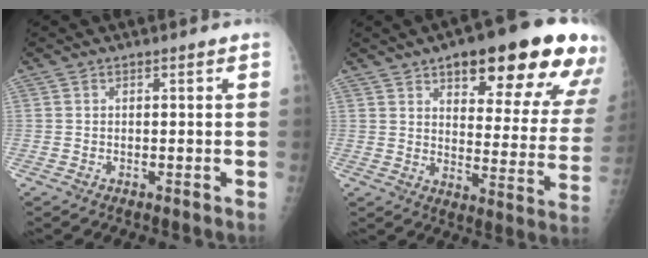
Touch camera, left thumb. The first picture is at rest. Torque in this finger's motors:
{"motor_torque": [2.43, 2.43, 1.34, -1.43, 0.16]}